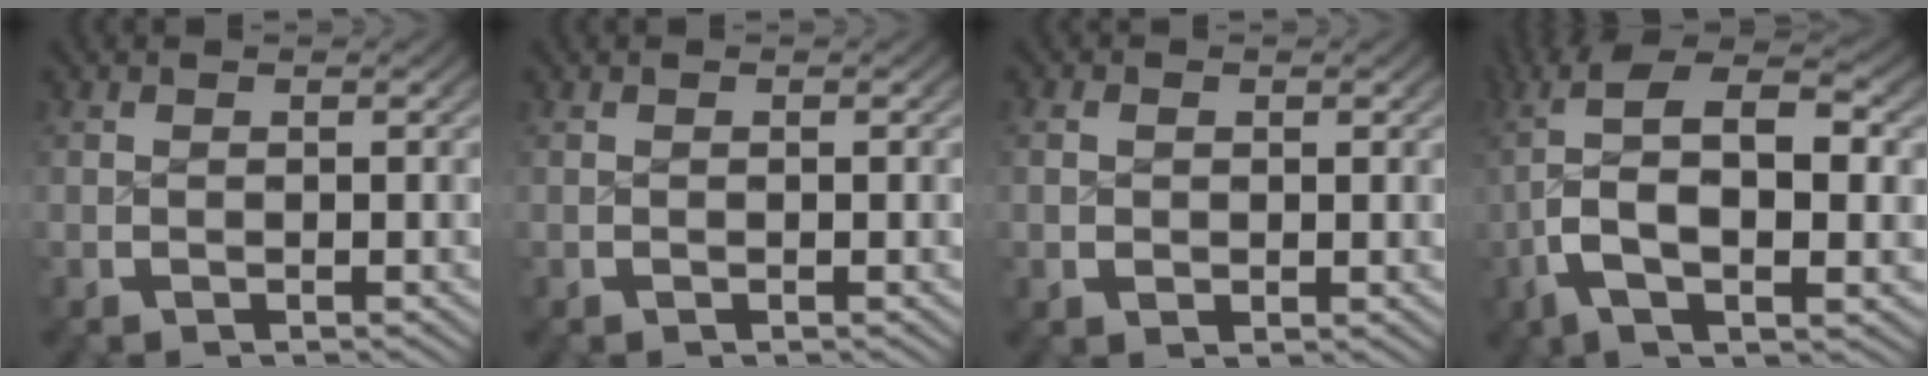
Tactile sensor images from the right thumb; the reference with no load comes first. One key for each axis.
{"total": 0.0}
{"total": 1.7, "fx": 0.3, "fy": 1.3, "fz": 1.0, "tx": -0.021, "ty": -0.007, "tz": 0.010}
{"total": 11.2, "fx": 0.8, "fy": 5.7, "fz": 9.6, "tx": -0.203, "ty": -0.018, "tz": 0.018}